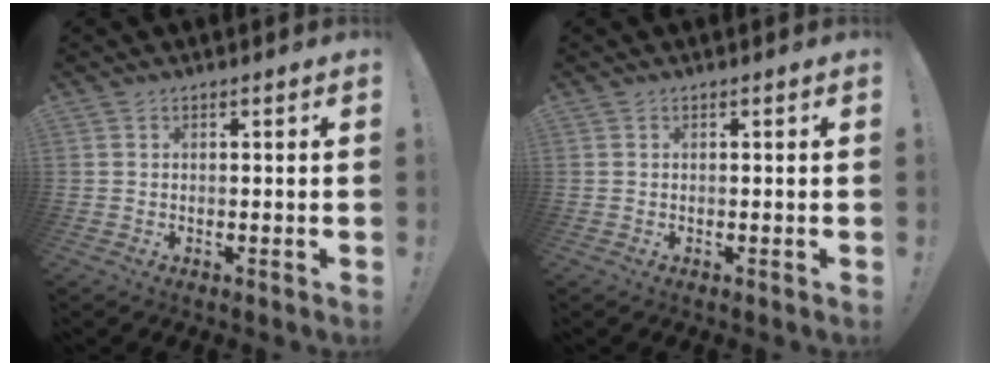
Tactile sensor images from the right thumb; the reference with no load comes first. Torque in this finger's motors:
{"motor_torque": [-0.10, 0.10, -0.01, 0.01, 0.01]}